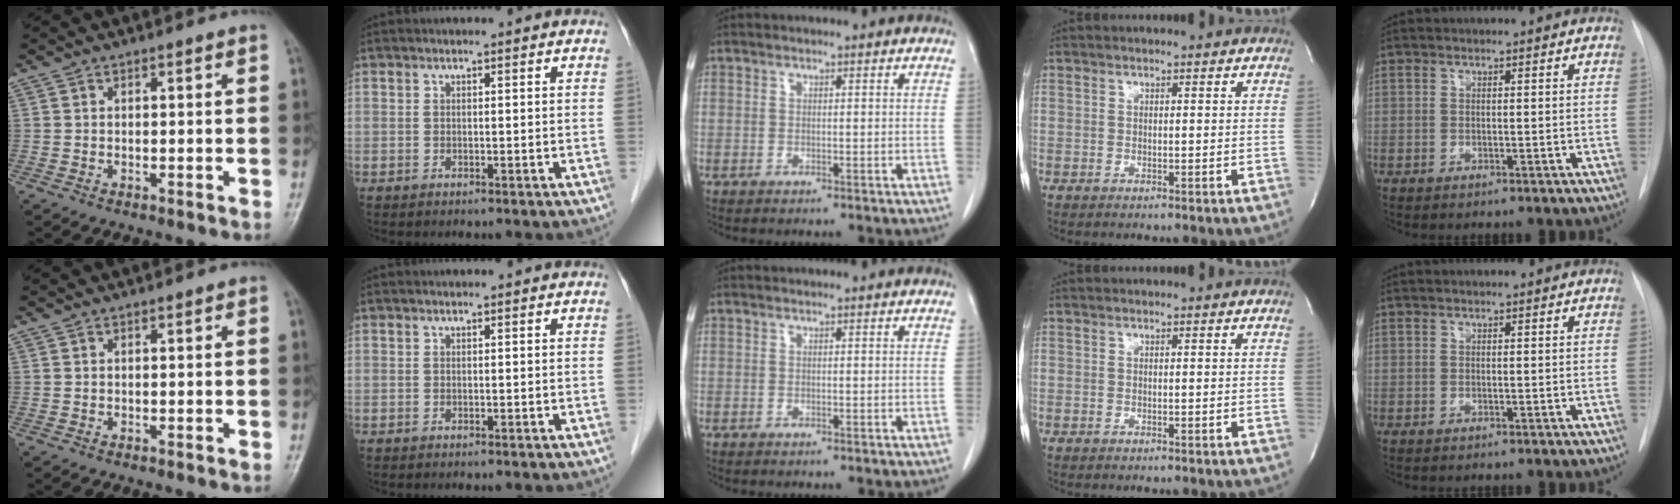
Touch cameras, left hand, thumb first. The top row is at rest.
{}